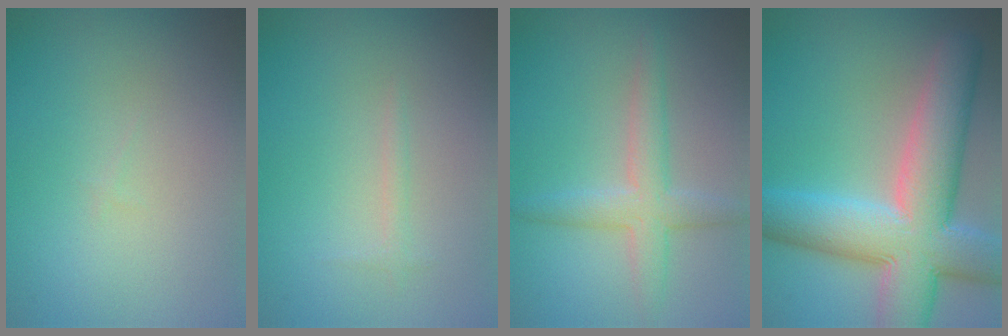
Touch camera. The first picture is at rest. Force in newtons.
{"total": 0.7, "press": 0.7, "slide": 0.1}
{"total": 3.3, "press": 3.3, "slide": 0.1}
{"total": 11.4, "press": 11.3, "slide": 0.8}